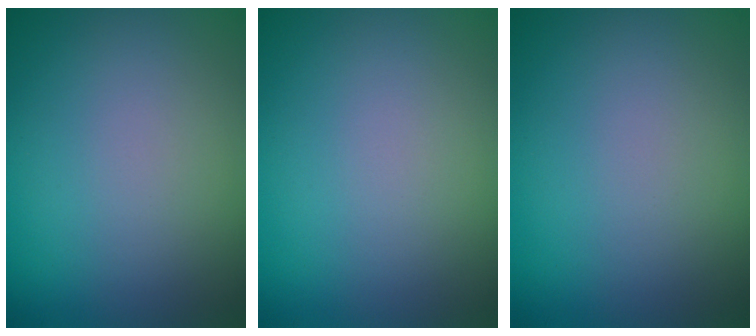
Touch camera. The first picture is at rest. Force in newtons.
{"total": 0.0}
{"total": 0.0}